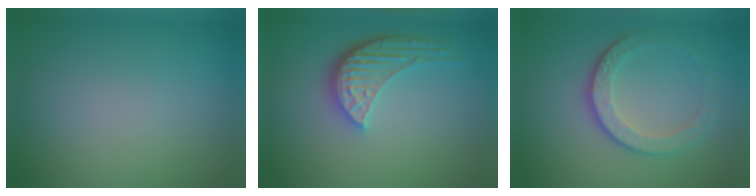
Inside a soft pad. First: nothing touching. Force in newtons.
{"total": 5.0, "press": 3.8, "slide": 3.3}
{"total": 4.1, "press": 3.0, "slide": 2.8}